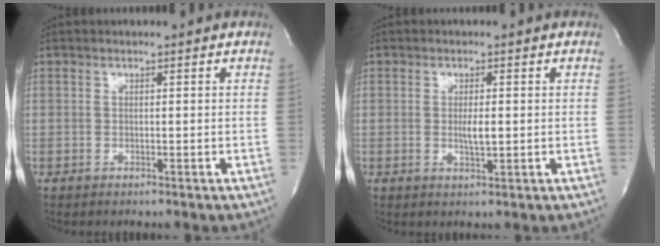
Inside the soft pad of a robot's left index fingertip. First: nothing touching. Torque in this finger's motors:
{"motor_torque": [0.35, 0.11, 0.01, 0.03]}